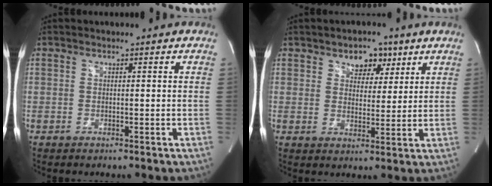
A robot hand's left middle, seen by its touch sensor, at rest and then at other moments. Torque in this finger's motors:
{"motor_torque": [0.02, 0.03, -0.08, 0.02]}